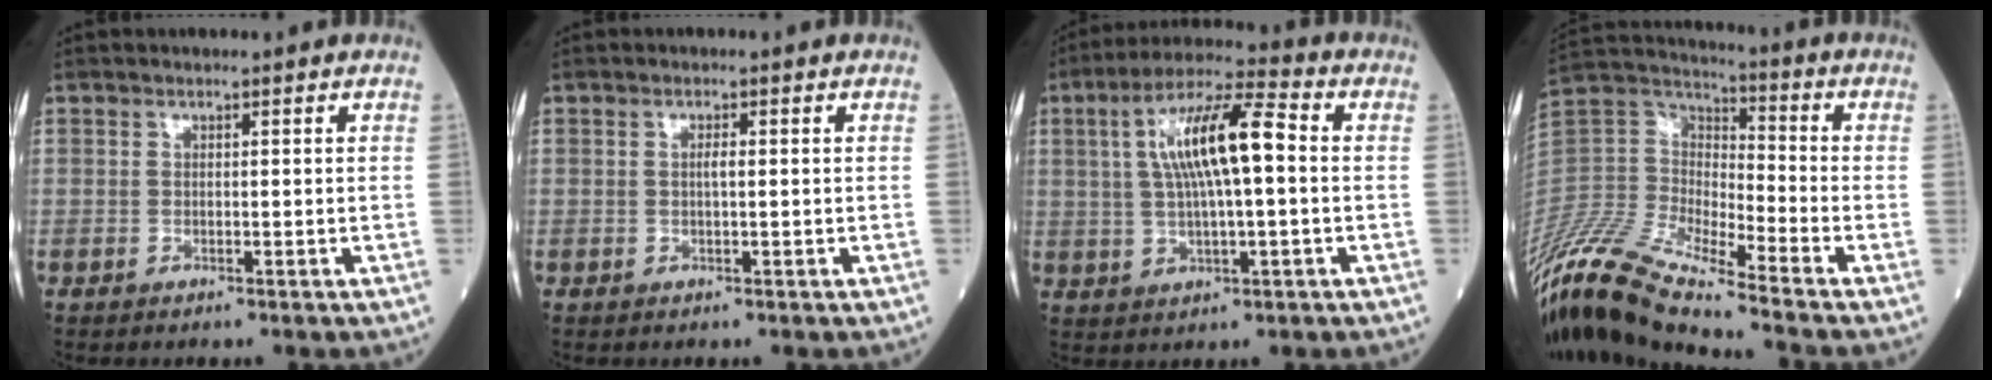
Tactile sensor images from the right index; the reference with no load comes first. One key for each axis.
{"total": 1.1, "fx": 0.1, "fy": 0.1, "fz": 1.1, "tx": -0.022, "ty": 0.001, "tz": 0.000}
{"total": 12.0, "fx": 1.6, "fy": 2.3, "fz": 11.7, "tx": -0.219, "ty": 0.026, "tz": 0.025}
{"total": 16.3, "fx": -14.2, "fy": 0.8, "fz": 8.0, "tx": -0.174, "ty": 0.009, "tz": -0.278}